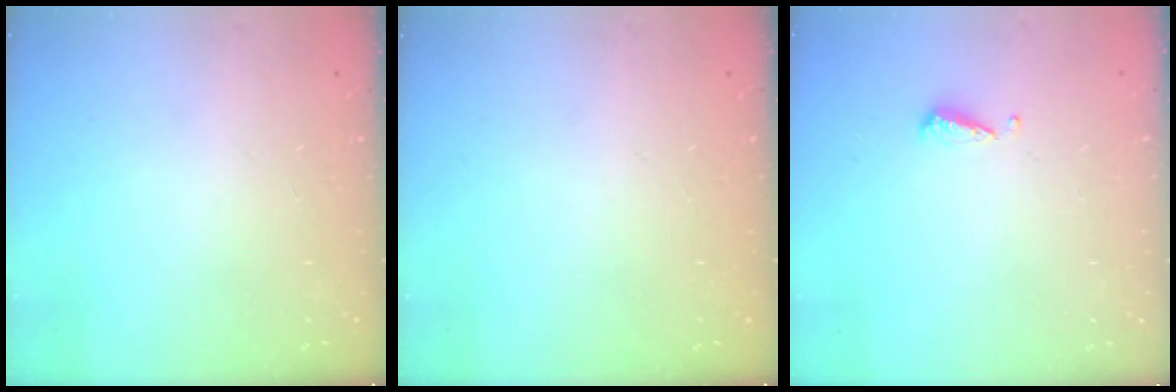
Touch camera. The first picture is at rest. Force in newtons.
{"total": 0.0}
{"total": 3.9, "press": 3.9, "slide": 0.4}